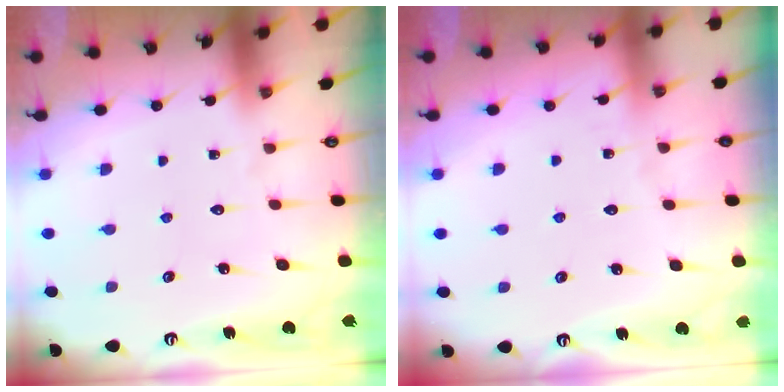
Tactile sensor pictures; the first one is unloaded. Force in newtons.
{"total": 2.7, "press": 2.7, "slide": 0.3}